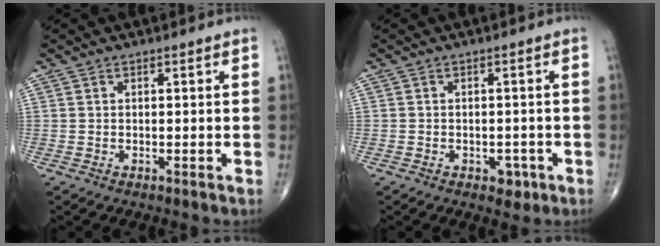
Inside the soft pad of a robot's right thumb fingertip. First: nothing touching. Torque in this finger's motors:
{"motor_torque": [0.64, 0.26, 0.23, -0.07, -0.06]}